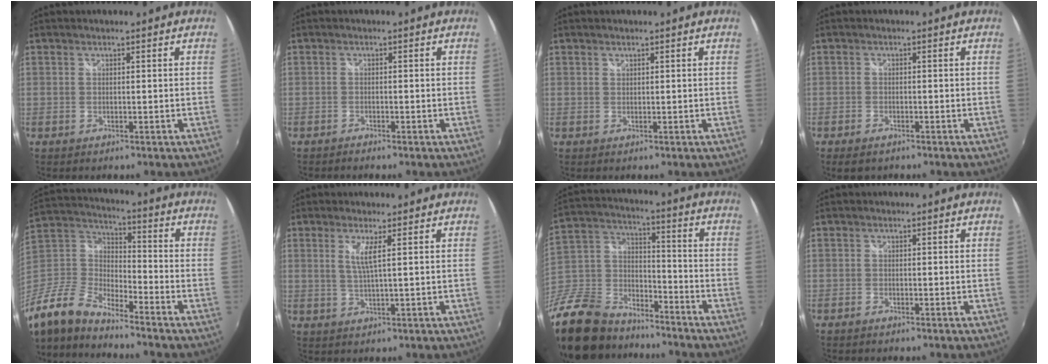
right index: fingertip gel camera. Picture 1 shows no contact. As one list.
[{"total": 1.2, "force": [-1.1, 0.3, 0.3], "torque": [-0.016, -0.002, -0.021]}, {"total": 0.6, "force": [0.6, 0.1, -0.1], "torque": [0.005, 0.004, 0.011]}, {"total": 3.4, "force": [-2.4, 1.6, 1.7], "torque": [-0.042, -0.011, -0.043]}, {"total": 14.0, "force": [-10.7, 5.1, 7.4], "torque": [-0.177, -0.004, -0.224]}, {"total": 3.1, "force": [1.1, -0.3, 2.9], "torque": [-0.058, -0.006, 0.020]}, {"total": 26.1, "force": [-18.8, 13.9, 11.6], "torque": [-0.302, 0.016, -0.319]}, {"total": 1.0, "force": [-0.8, 0.4, 0.3], "torque": [-0.009, -0.002, -0.017]}]